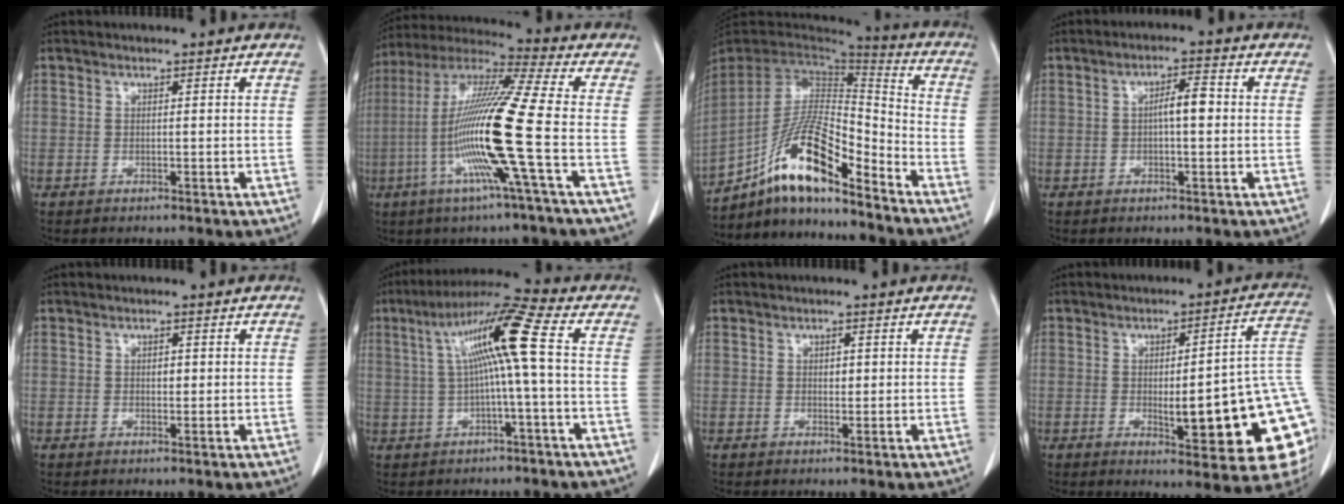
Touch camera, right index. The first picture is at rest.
{"total": 17.3, "force": [-4.2, -1.7, 16.7], "torque": [-0.332, -0.011, -0.097]}
{"total": 15.6, "force": [-10.6, 2.7, 11.1], "torque": [-0.208, 0.011, -0.190]}
{"total": 3.8, "force": [0.0, 0.9, 3.7], "torque": [-0.063, 0.011, -0.002]}
{"total": 1.2, "force": [0.2, 0.7, 0.9], "torque": [-0.013, 0.000, 0.004]}
{"total": 10.6, "force": [1.2, -0.8, 10.5], "torque": [-0.187, 0.029, 0.021]}
{"total": 1.2, "force": [0.3, 0.8, 0.9], "torque": [-0.012, -0.001, 0.005]}
{"total": 20.8, "force": [-3.2, 3.5, 20.2], "torque": [-0.175, 0.015, -0.027]}